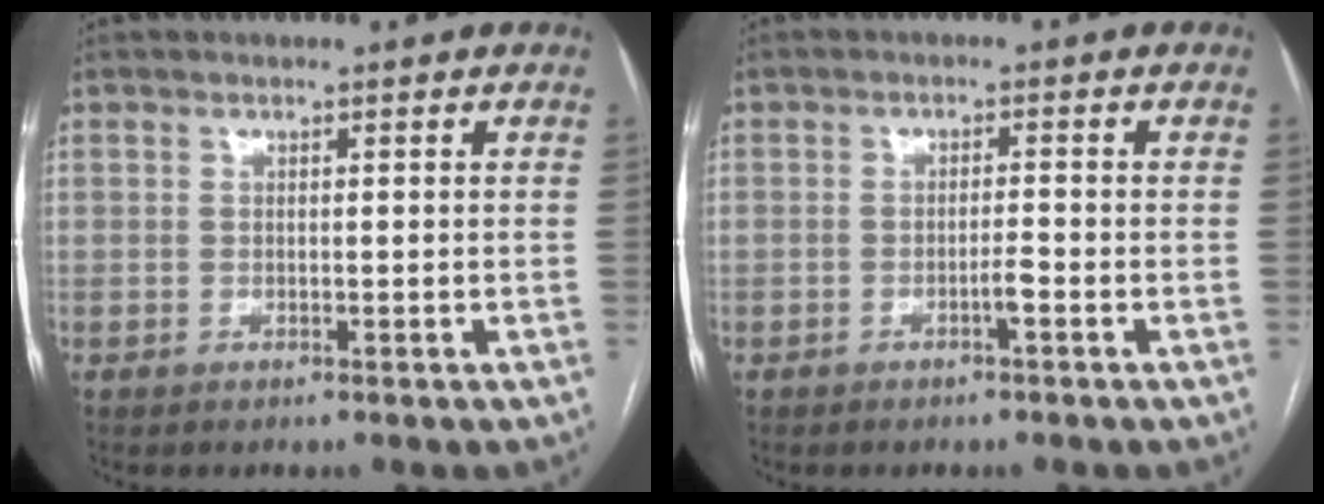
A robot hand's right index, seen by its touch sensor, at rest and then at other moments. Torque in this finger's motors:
{"motor_torque": [0.97, 0.12, 0.30, 0.08]}